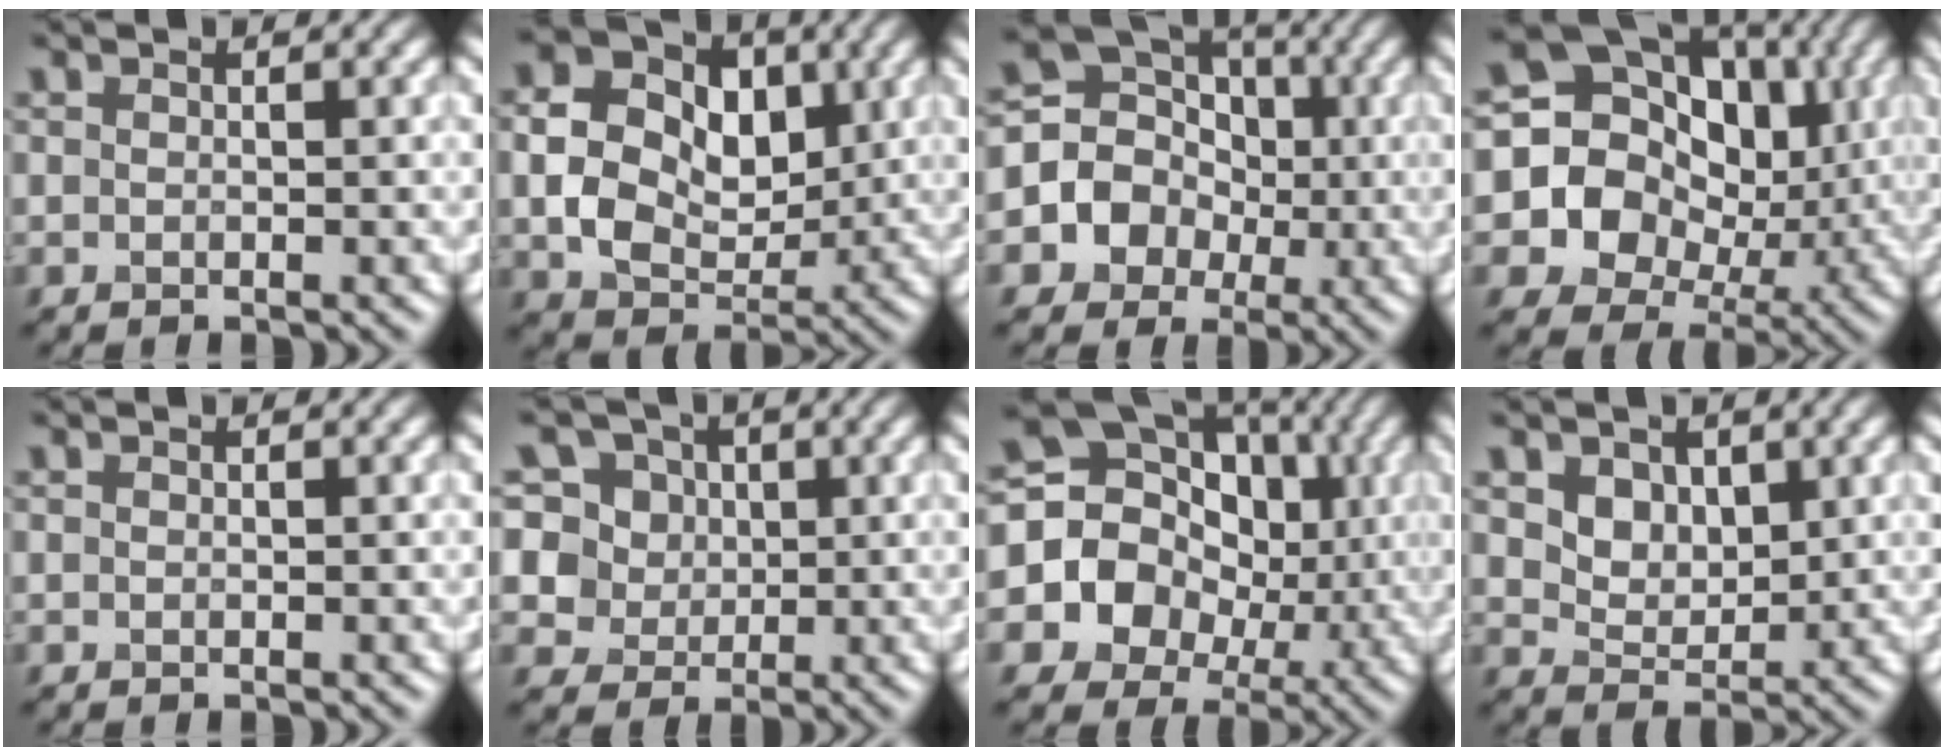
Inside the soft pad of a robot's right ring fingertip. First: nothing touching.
{"total": 7.3, "force": [0.6, 5.5, 4.7], "torque": [-0.091, 0.000, 0.010]}
{"total": 8.4, "force": [-1.1, 7.9, 2.9], "torque": [-0.052, 0.021, -0.046]}
{"total": 15.1, "force": [1.2, 13.5, 6.6], "torque": [-0.151, 0.006, 0.005]}
{"total": 0.0}
{"total": 12.0, "force": [5.7, 9.0, 5.5], "torque": [-0.130, 0.032, 0.081]}
{"total": 15.9, "force": [0.4, 14.4, 6.8], "torque": [-0.146, 0.025, -0.023]}
{"total": 3.6, "force": [1.9, 2.5, 1.8], "torque": [-0.047, -0.017, 0.047]}